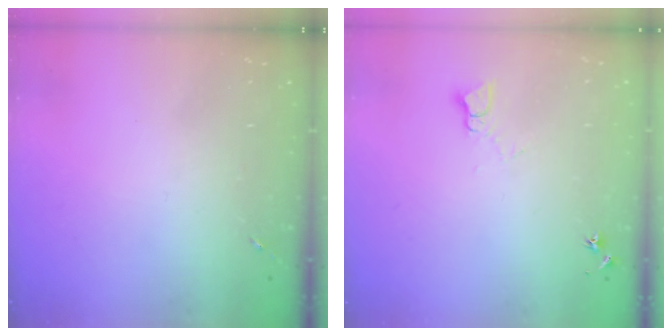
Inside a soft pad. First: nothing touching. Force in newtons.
{"total": 4.9, "press": 4.9, "slide": 0.5}